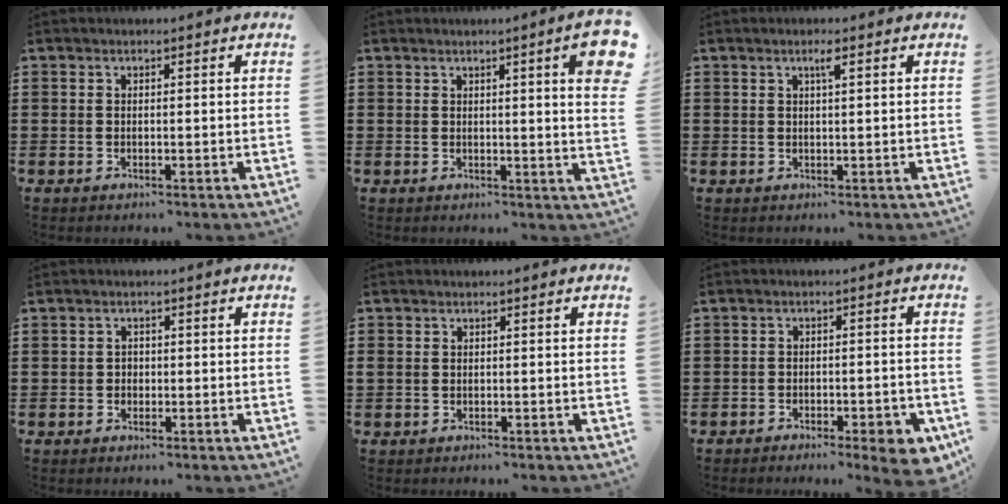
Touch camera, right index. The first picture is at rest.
{"total": 5.5, "force": [2.2, 0.2, 5.0], "torque": [-0.081, -0.006, 0.033]}
{"total": 1.7, "force": [0.8, 0.1, 1.5], "torque": [-0.030, 0.002, 0.013]}
{"total": 1.0, "force": [-0.4, 0.9, 0.4], "torque": [-0.010, 0.002, -0.009]}
{"total": 0.7, "force": [-0.3, 0.6, 0.0], "torque": [-0.002, 0.003, -0.007]}
{"total": 3.6, "force": [-2.9, 1.1, 1.8], "torque": [-0.026, 0.004, -0.054]}